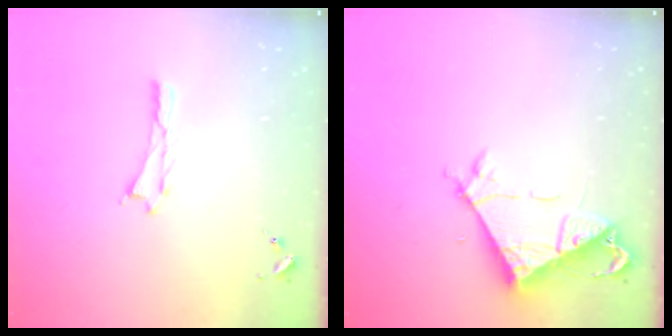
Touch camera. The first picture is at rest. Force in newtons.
{"total": 7.3, "press": 7.3, "slide": 0.3}